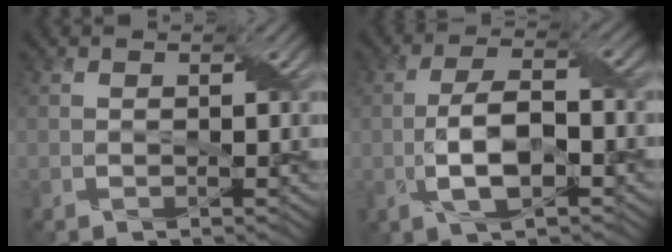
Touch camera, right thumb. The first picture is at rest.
{"total": 7.9, "force": [-2.2, 3.1, 6.9], "torque": [-0.134, 0.010, -0.042]}